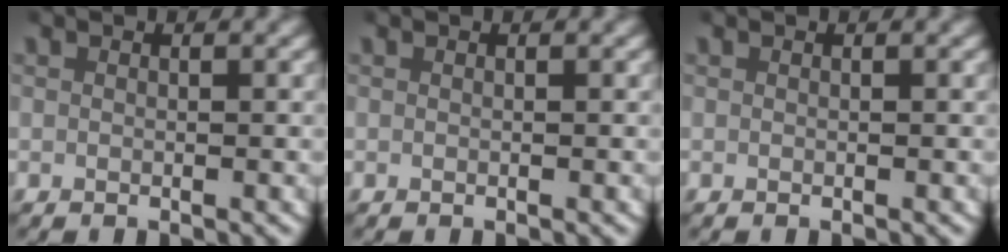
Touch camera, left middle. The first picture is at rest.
{"total": 0.0}
{"total": 0.0}